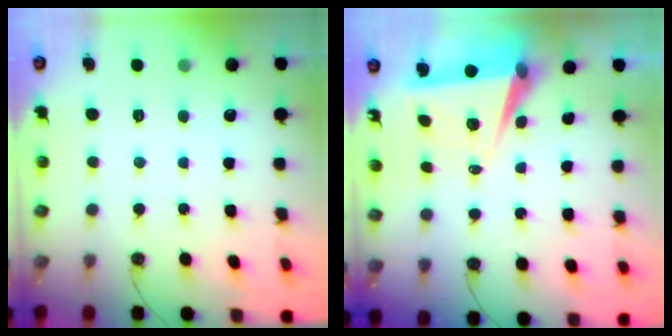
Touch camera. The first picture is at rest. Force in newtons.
{"total": 6.4, "press": 4.7, "slide": 4.4}